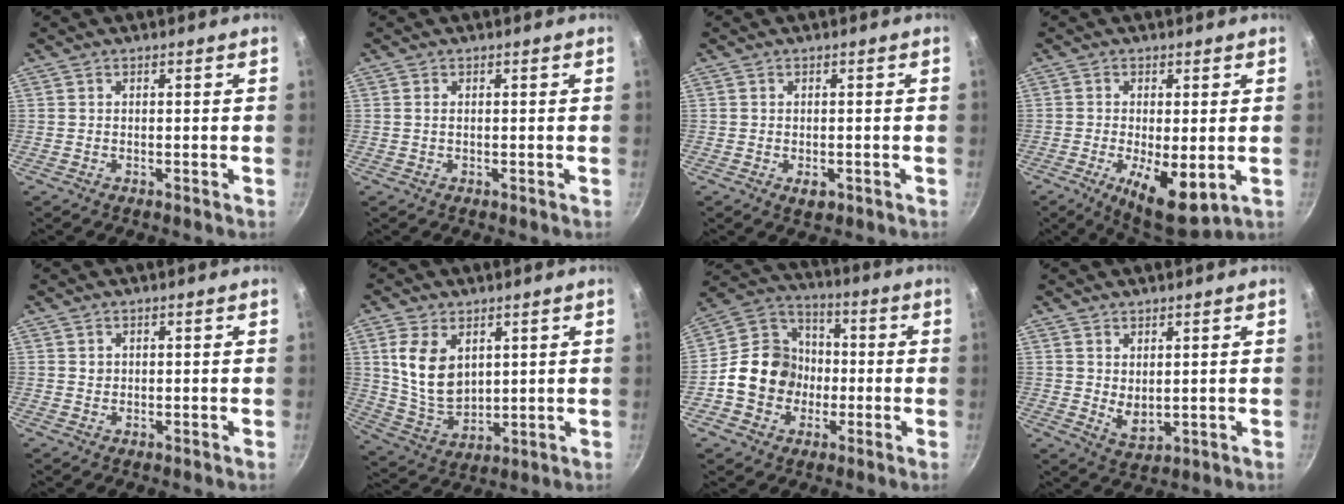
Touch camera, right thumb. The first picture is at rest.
{"total": 0.8, "force": [0.1, 0.4, 0.6], "torque": [-0.012, 0.001, 0.001]}
{"total": 2.2, "force": [-0.7, 1.4, 1.6], "torque": [-0.024, -0.003, -0.009]}
{"total": 10.1, "force": [-2.2, 3.6, 9.2], "torque": [-0.146, -0.011, -0.023]}
{"total": 0.9, "force": [0.3, 0.8, 0.2], "torque": [-0.001, 0.000, 0.006]}
{"total": 11.6, "force": [3.7, 7.5, 8.0], "torque": [-0.133, -0.027, 0.086]}
{"total": 14.3, "force": [-2.3, 12.5, 6.7], "torque": [-0.083, 0.038, -0.054]}
{"total": 4.5, "force": [1.5, 2.5, 3.4], "torque": [-0.051, -0.024, 0.034]}